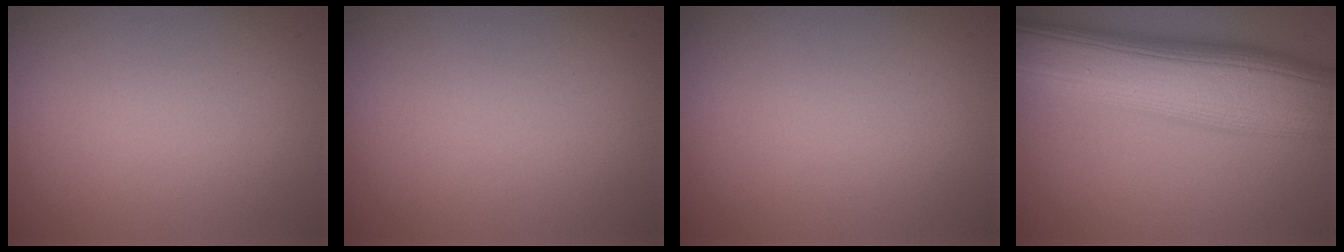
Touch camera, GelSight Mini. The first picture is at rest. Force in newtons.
{"total": 0.0}
{"total": 0.0}
{"total": 13.8, "press": 13.8, "slide": 0.1}